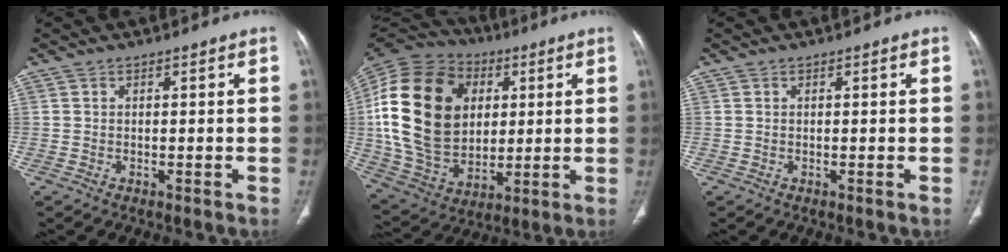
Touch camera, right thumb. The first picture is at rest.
{"total": 27.9, "force": [4.7, 20.0, 18.8], "torque": [-0.369, 0.005, 0.092]}
{"total": 0.0}